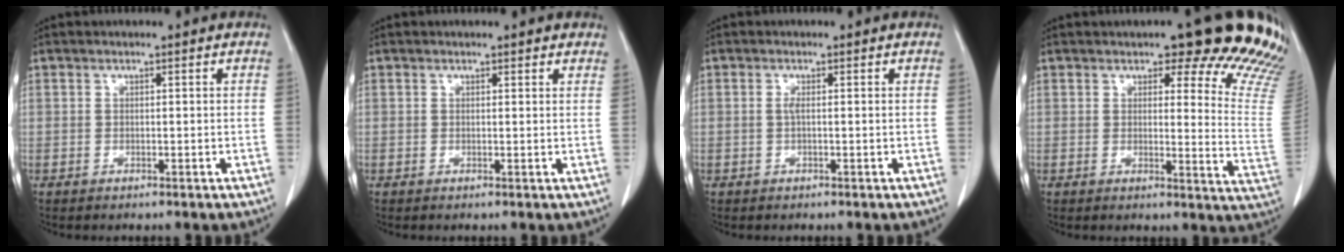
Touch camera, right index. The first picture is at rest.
{"total": 1.7, "force": [1.5, 0.6, 0.6], "torque": [-0.009, 0.002, 0.010]}
{"total": 0.9, "force": [0.1, 0.1, 0.9], "torque": [-0.018, 0.000, 0.002]}
{"total": 16.3, "force": [13.9, 3.2, 7.9], "torque": [-0.066, -0.080, 0.132]}